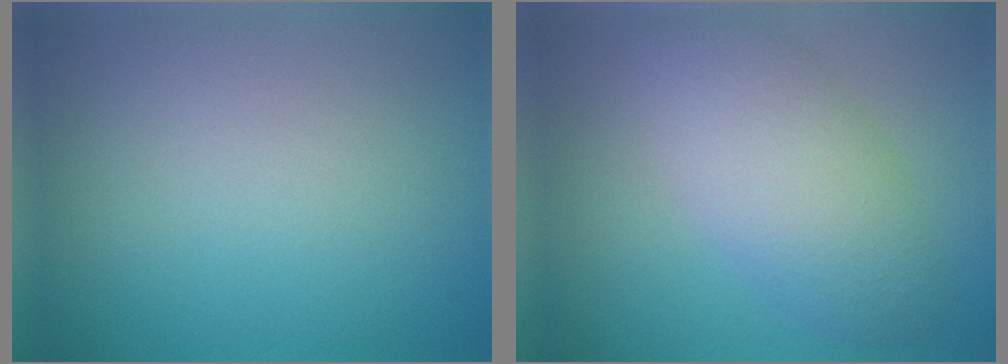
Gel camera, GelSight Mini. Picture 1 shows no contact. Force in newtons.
{"total": 5.2, "press": 5.2, "slide": 0.4}